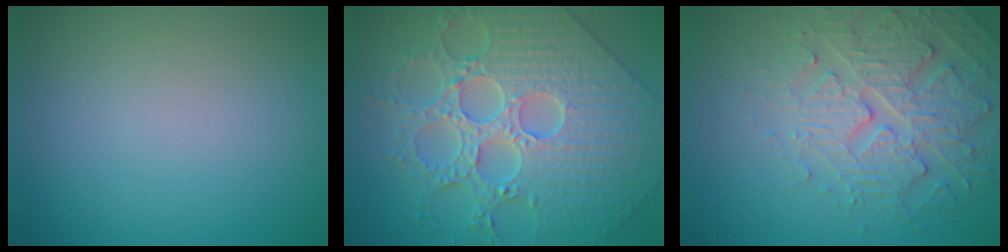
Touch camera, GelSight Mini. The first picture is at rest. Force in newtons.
{"total": 8.9, "press": 7.2, "slide": 5.2}
{"total": 4.7, "press": 4.3, "slide": 1.9}